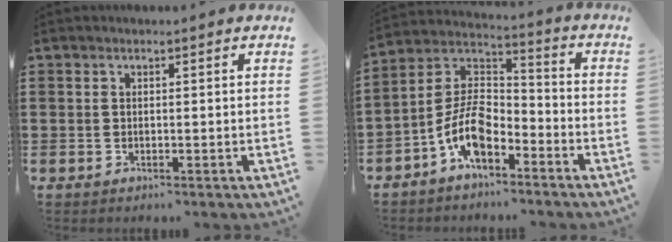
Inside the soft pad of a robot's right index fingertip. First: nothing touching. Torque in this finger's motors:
{"motor_torque": [1.81, 0.33, 1.05, 0.15]}